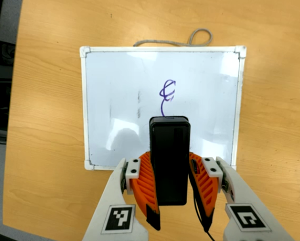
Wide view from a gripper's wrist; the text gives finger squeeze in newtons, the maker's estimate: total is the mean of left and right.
{"total": 7.9, "left": 7.0, "right": 8.8}